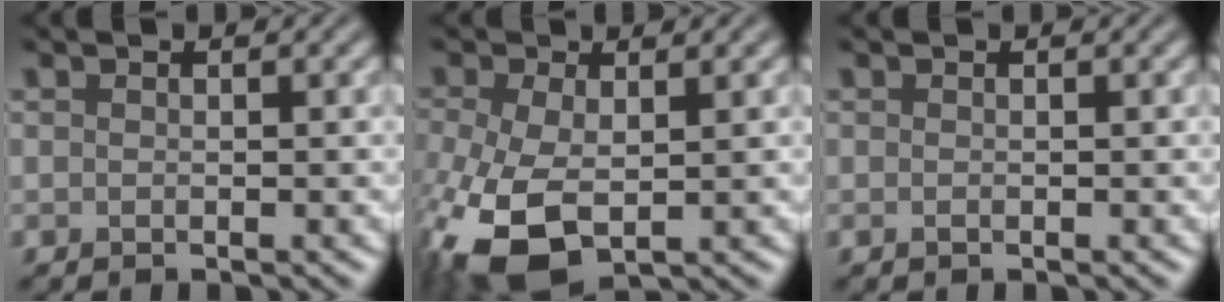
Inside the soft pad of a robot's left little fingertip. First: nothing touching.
{"total": 7.6, "force": [-2.0, 4.3, 5.9], "torque": [-0.151, -0.023, -0.037]}
{"total": 0.0}